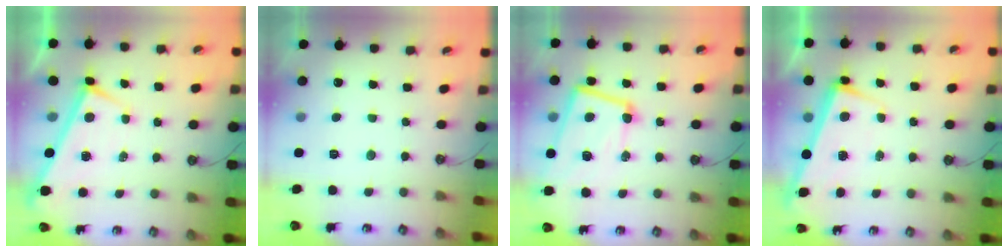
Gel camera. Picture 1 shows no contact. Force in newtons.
{"total": 0.0}
{"total": 11.1, "press": 10.8, "slide": 2.4}
{"total": 2.6, "press": 2.5, "slide": 0.7}